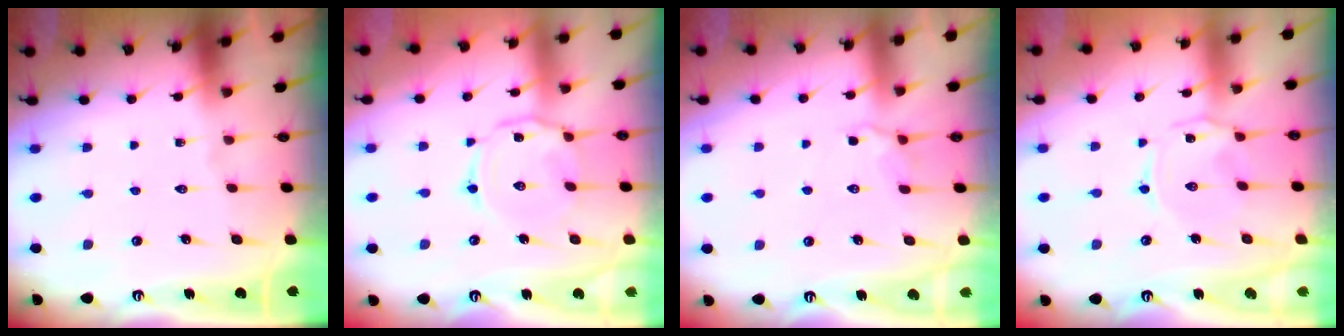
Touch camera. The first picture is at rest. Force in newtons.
{"total": 6.1, "press": 6.1, "slide": 0.5}
{"total": 3.9, "press": 3.7, "slide": 1.3}
{"total": 1.6, "press": 1.5, "slide": 0.6}